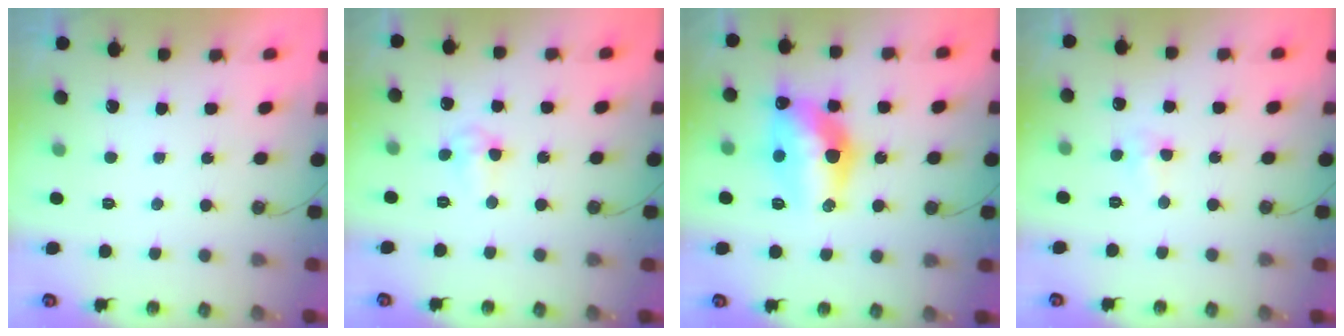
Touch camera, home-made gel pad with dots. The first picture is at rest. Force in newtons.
{"total": 5.2, "press": 3.9, "slide": 3.4}
{"total": 14.4, "press": 14.4, "slide": 1.3}
{"total": 4.3, "press": 2.3, "slide": 3.7}